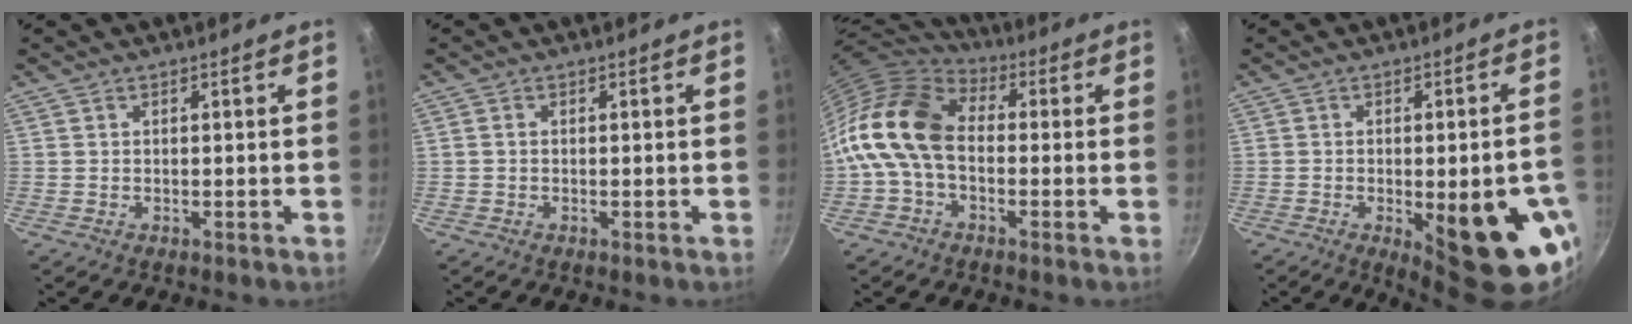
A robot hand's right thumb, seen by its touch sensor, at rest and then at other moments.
{"total": 0.7, "force": [-0.1, 0.5, 0.4], "torque": [-0.007, 0.004, -0.003]}
{"total": 15.5, "force": [-1.0, 10.4, 11.4], "torque": [-0.209, 0.037, -0.041]}
{"total": 16.9, "force": [-5.6, 5.6, 14.9], "torque": [-0.161, 0.012, -0.060]}